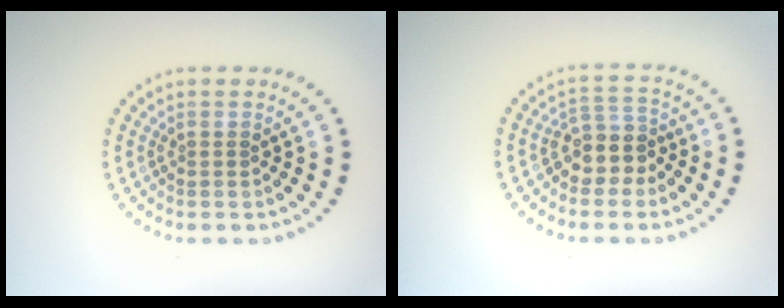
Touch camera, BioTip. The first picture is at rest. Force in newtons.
{"total": 3.1, "press": 2.6, "slide": 1.7}